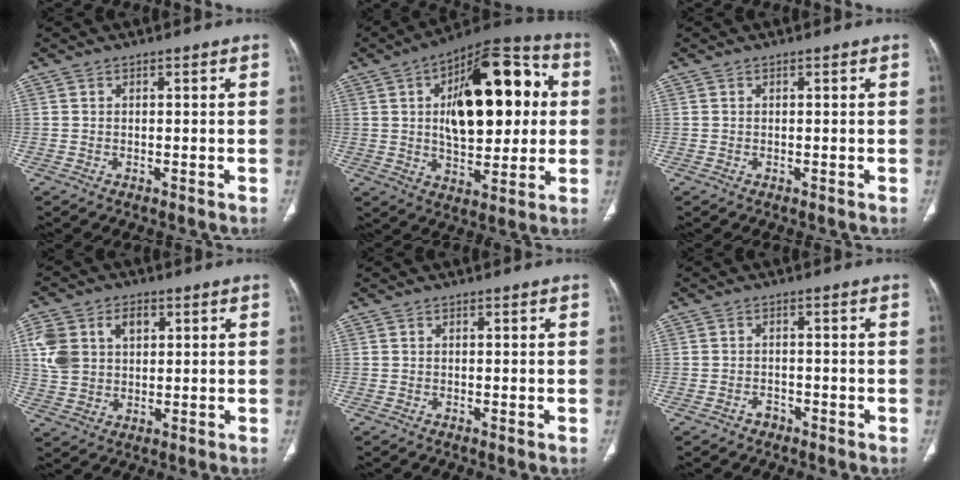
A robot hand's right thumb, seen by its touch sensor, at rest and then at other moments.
{"total": 24.0, "force": [3.9, 12.1, 20.3], "torque": [-0.262, 0.017, 0.056]}
{"total": 0.0}
{"total": 10.8, "force": [3.2, 7.9, 6.6], "torque": [-0.114, 0.006, 0.065]}
{"total": 0.0}
{"total": 1.6, "force": [-1.1, 1.2, 0.3], "torque": [-0.005, 0.009, -0.019]}